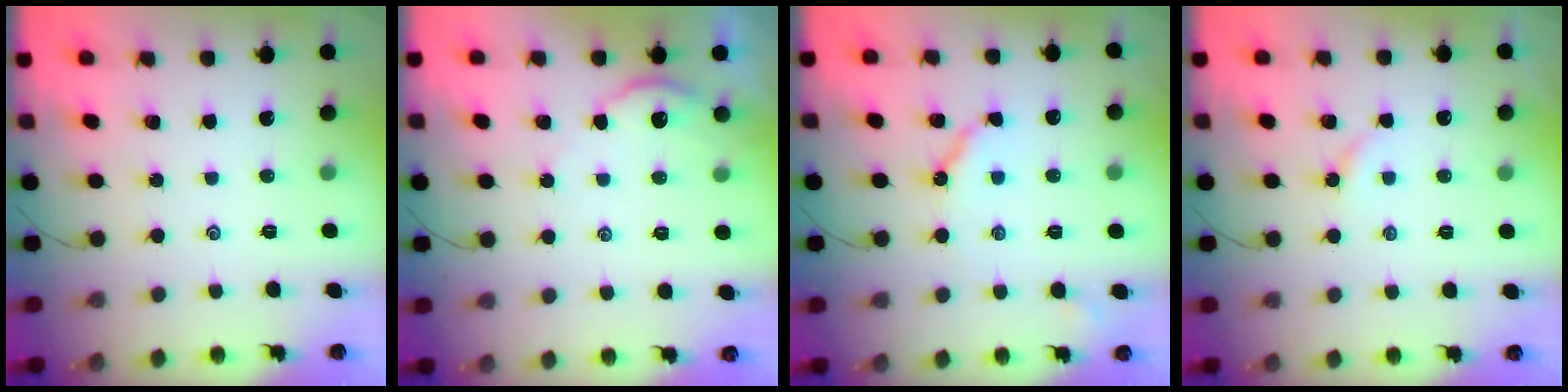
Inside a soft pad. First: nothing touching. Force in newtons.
{"total": 2.8, "press": 2.8, "slide": 0.4}
{"total": 6.3, "press": 6.3, "slide": 0.6}
{"total": 3.2, "press": 3.1, "slide": 0.4}